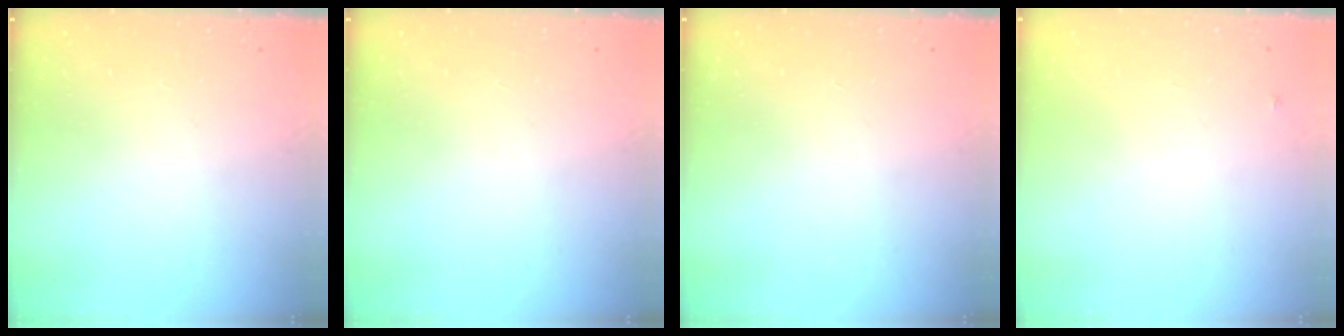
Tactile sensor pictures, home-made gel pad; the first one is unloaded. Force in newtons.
{"total": 0.0}
{"total": 0.0}
{"total": 2.6, "press": 2.6, "slide": 0.2}